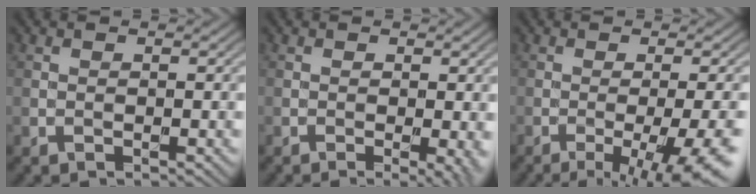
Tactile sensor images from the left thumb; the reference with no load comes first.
{"total": 2.9, "force": [-0.6, 0.6, 2.8], "torque": [-0.040, -0.008, -0.009]}
{"total": 10.4, "force": [-4.2, 2.5, 9.2], "torque": [-0.114, -0.005, -0.049]}